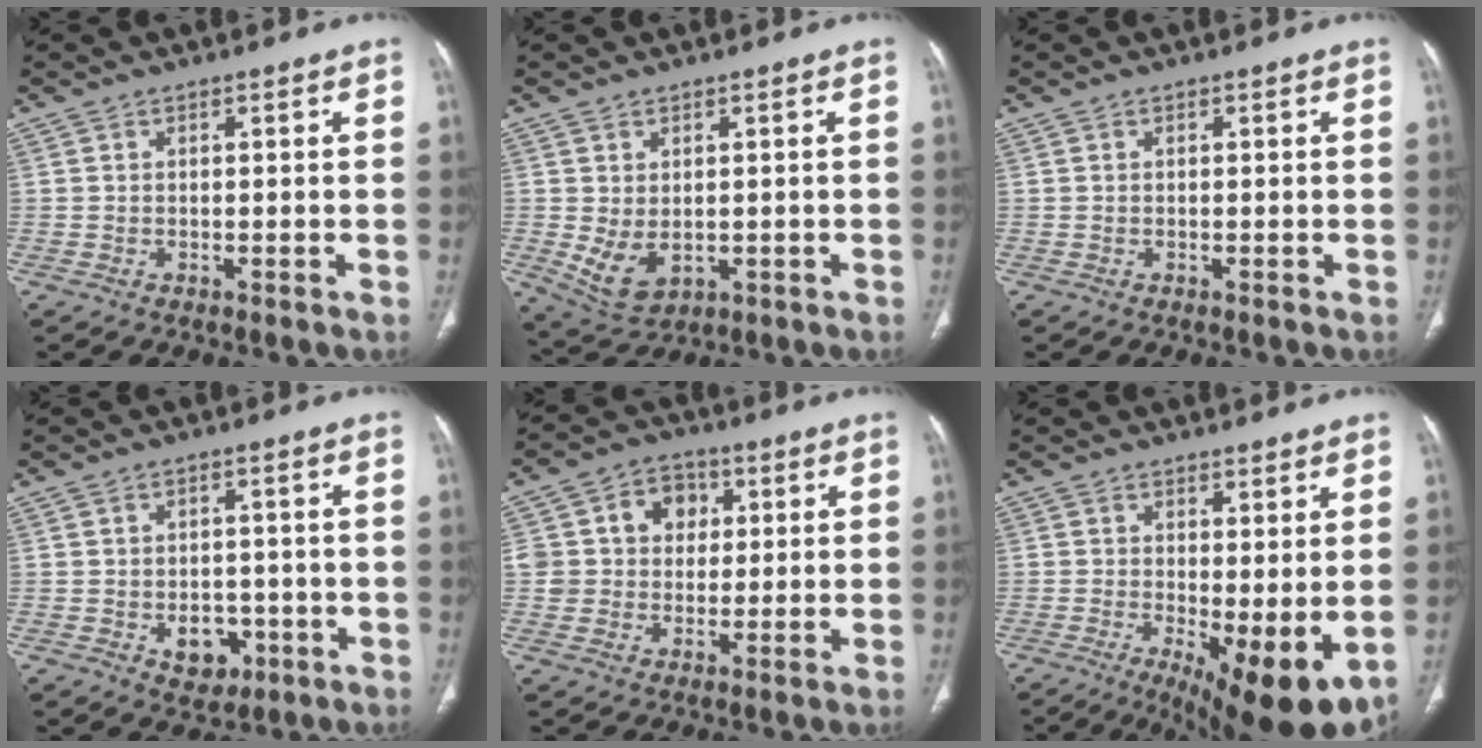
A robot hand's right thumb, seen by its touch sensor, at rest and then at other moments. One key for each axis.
{"total": 6.4, "fx": -0.5, "fy": 4.2, "fz": 4.8, "tx": -0.085, "ty": -0.006, "tz": 0.013}
{"total": 0.0}
{"total": 6.1, "fx": -2.0, "fy": 4.5, "fz": 3.6, "tx": -0.023, "ty": 0.010, "tz": -0.018}
{"total": 10.0, "fx": 2.0, "fy": 8.8, "fz": 4.3, "tx": -0.029, "ty": 0.011, "tz": 0.031}
{"total": 12.0, "fx": -2.1, "fy": 4.1, "fz": 11.0, "tx": -0.166, "ty": -0.025, "tz": -0.017}